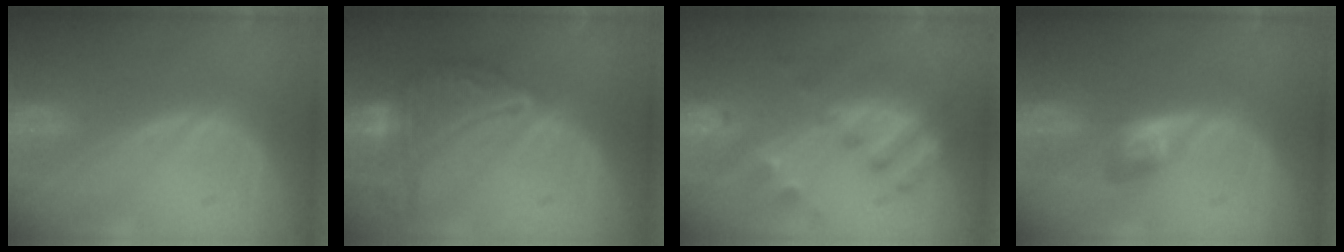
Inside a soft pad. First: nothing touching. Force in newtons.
{"total": 10.0, "press": 10.0, "slide": 0.5}
{"total": 8.3, "press": 7.2, "slide": 4.1}
{"total": 3.0, "press": 2.7, "slide": 1.3}